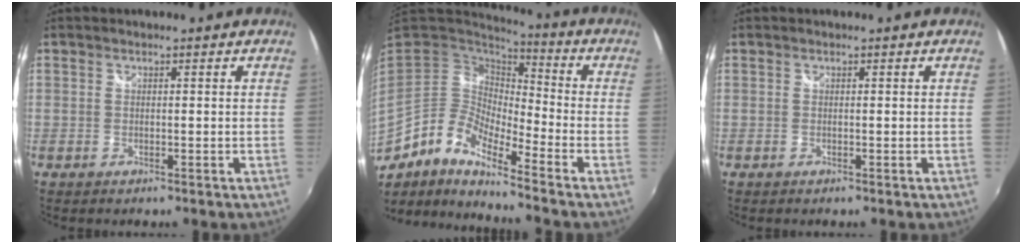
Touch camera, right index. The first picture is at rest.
{"total": 12.2, "force": [-6.7, 4.3, 9.3], "torque": [-0.159, -0.011, -0.139]}
{"total": 0.0}